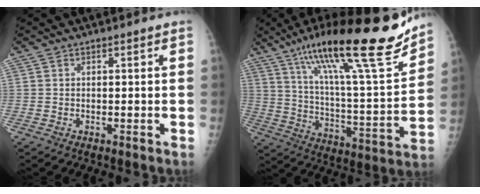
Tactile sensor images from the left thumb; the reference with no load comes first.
{"total": 27.2, "force": [18.7, 4.4, 19.2], "torque": [-0.292, -0.055, 0.306]}